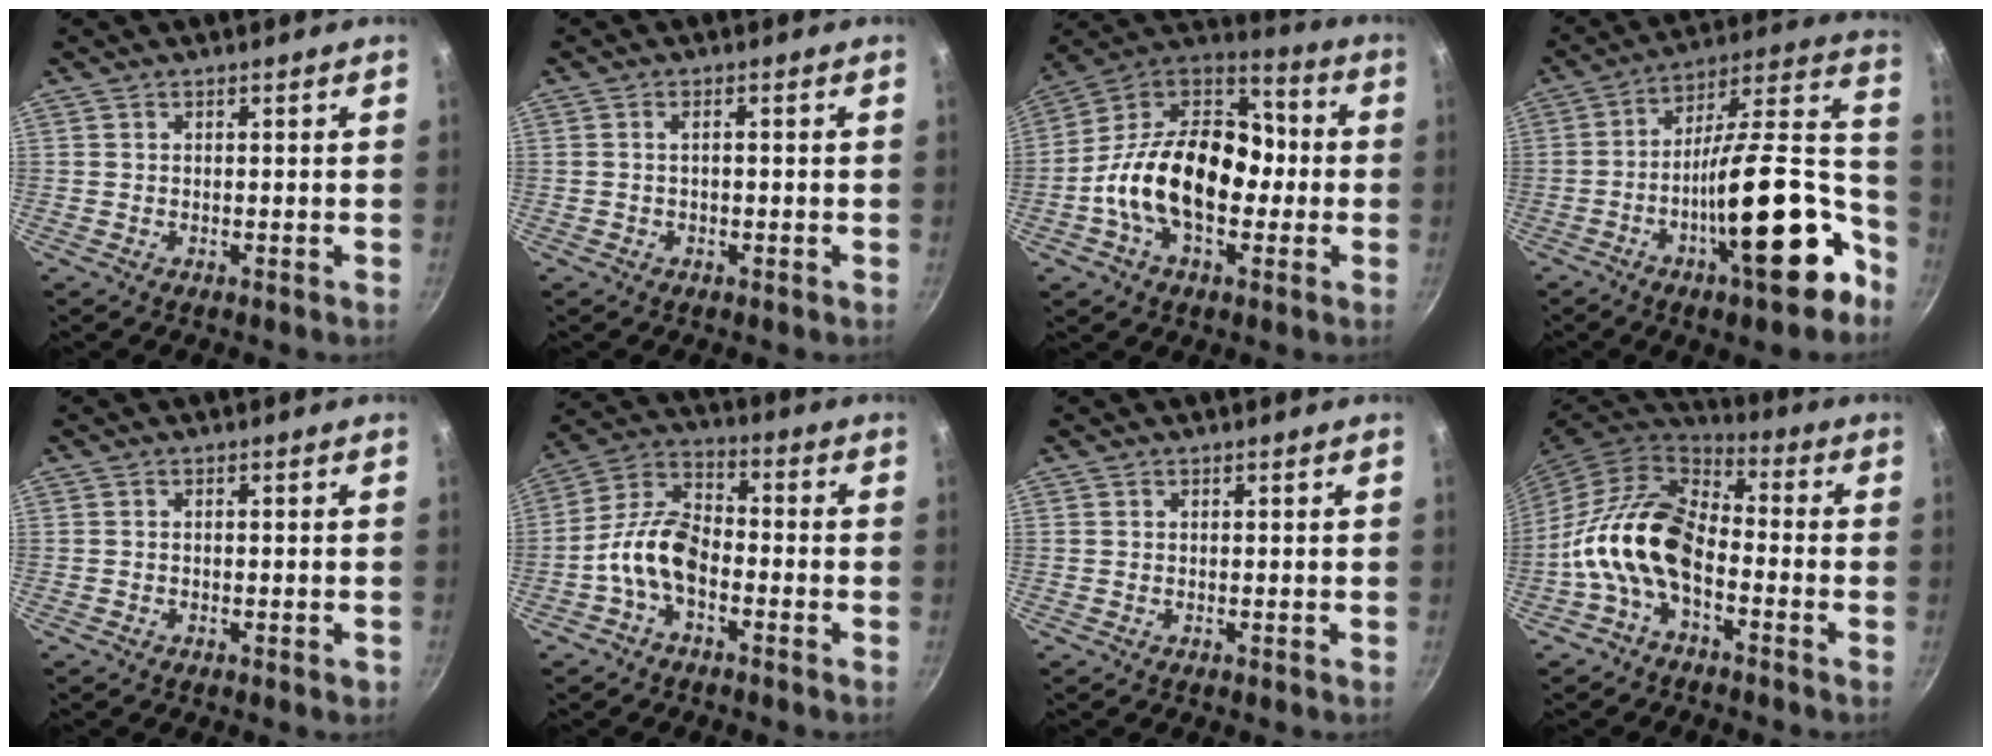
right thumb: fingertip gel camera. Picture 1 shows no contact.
{"total": 1.3, "force": [-0.2, 0.6, 1.1], "torque": [-0.028, 0.007, -0.005]}
{"total": 22.5, "force": [-3.1, 14.6, 16.8], "torque": [-0.250, 0.054, -0.072]}
{"total": 26.2, "force": [-10.3, 8.8, 22.5], "torque": [-0.287, 0.060, -0.169]}
{"total": 1.0, "force": [-0.6, 0.4, 0.8], "torque": [-0.013, 0.004, -0.010]}
{"total": 10.2, "force": [-3.7, 5.8, 7.6], "torque": [-0.132, 0.047, -0.086]}
{"total": 0.0}
{"total": 14.9, "force": [-4.5, 8.9, 11.1], "torque": [-0.197, 0.051, -0.105]}